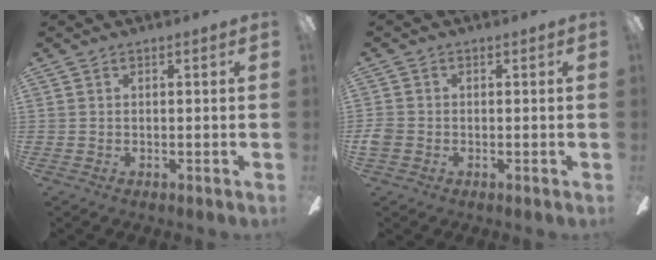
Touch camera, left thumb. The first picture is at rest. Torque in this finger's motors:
{"motor_torque": [-0.12, 0.19, 0.17, -0.29, -0.01]}